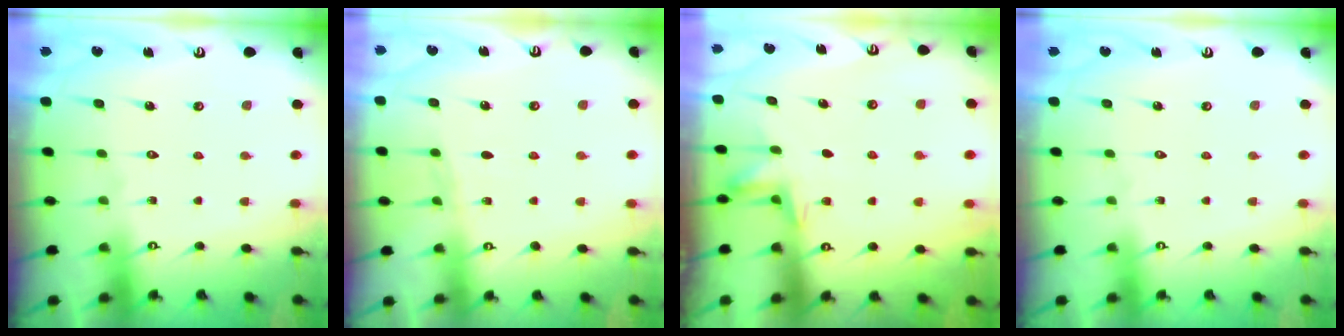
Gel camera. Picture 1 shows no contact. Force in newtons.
{"total": 3.6, "press": 3.5, "slide": 0.5}
{"total": 4.2, "press": 4.0, "slide": 1.0}
{"total": 0.0}